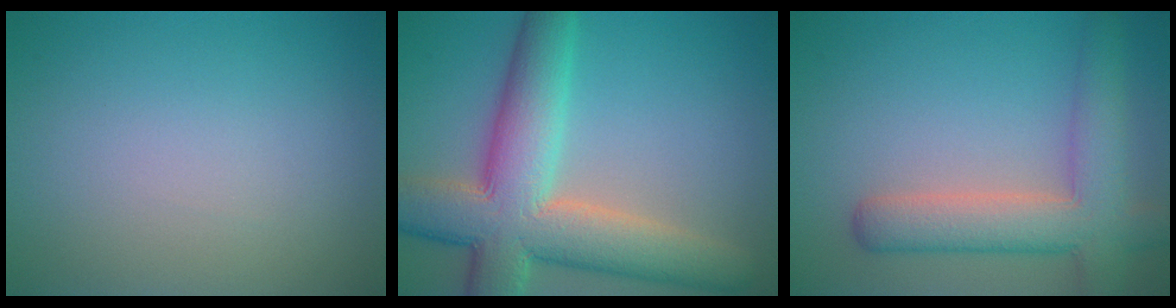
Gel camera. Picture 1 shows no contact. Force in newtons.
{"total": 10.8, "press": 10.8, "slide": 0.6}
{"total": 6.1, "press": 6.1, "slide": 0.5}